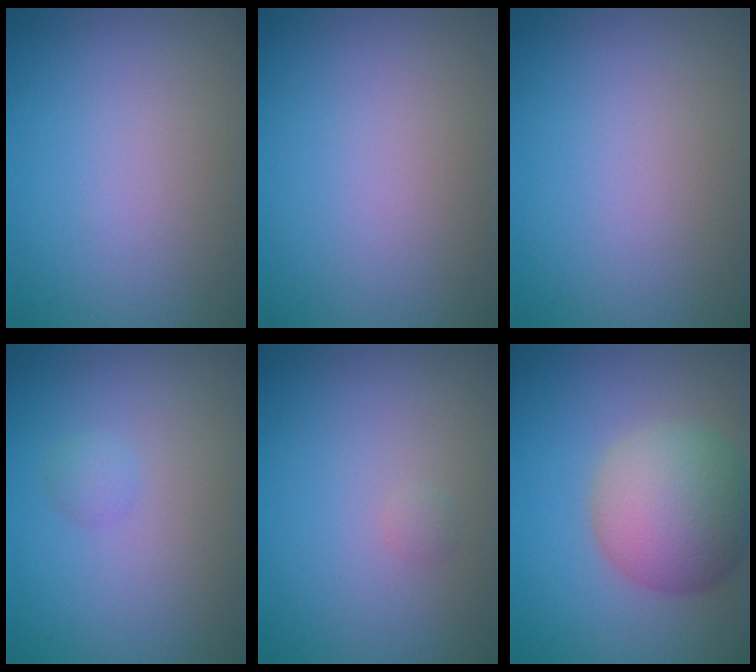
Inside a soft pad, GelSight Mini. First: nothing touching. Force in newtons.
{"total": 0.0}
{"total": 0.0}
{"total": 0.8, "press": 0.8, "slide": 0.0}
{"total": 0.6, "press": 0.6, "slide": 0.0}
{"total": 7.8, "press": 7.8, "slide": 0.3}